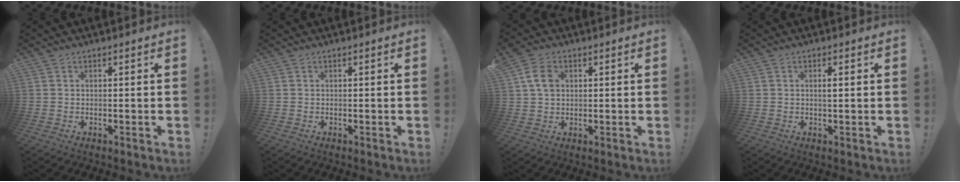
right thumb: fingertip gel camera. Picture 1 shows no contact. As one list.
[{"total": 0.0}, {"total": 6.6, "force": [2.0, 4.7, 4.3], "torque": [-0.070, 0.001, 0.037]}, {"total": 1.8, "force": [0.3, 0.2, 1.7], "torque": [-0.020, -0.005, 0.001]}]